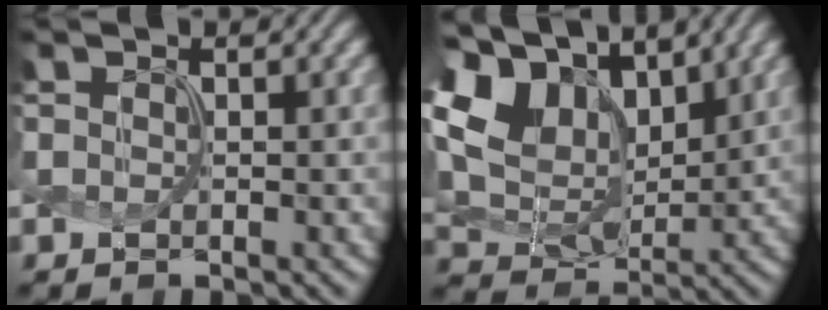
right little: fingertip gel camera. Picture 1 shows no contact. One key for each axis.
{"total": 11.9, "fx": 4.9, "fy": 8.4, "fz": 6.9, "tx": -0.183, "ty": 0.018, "tz": 0.093}